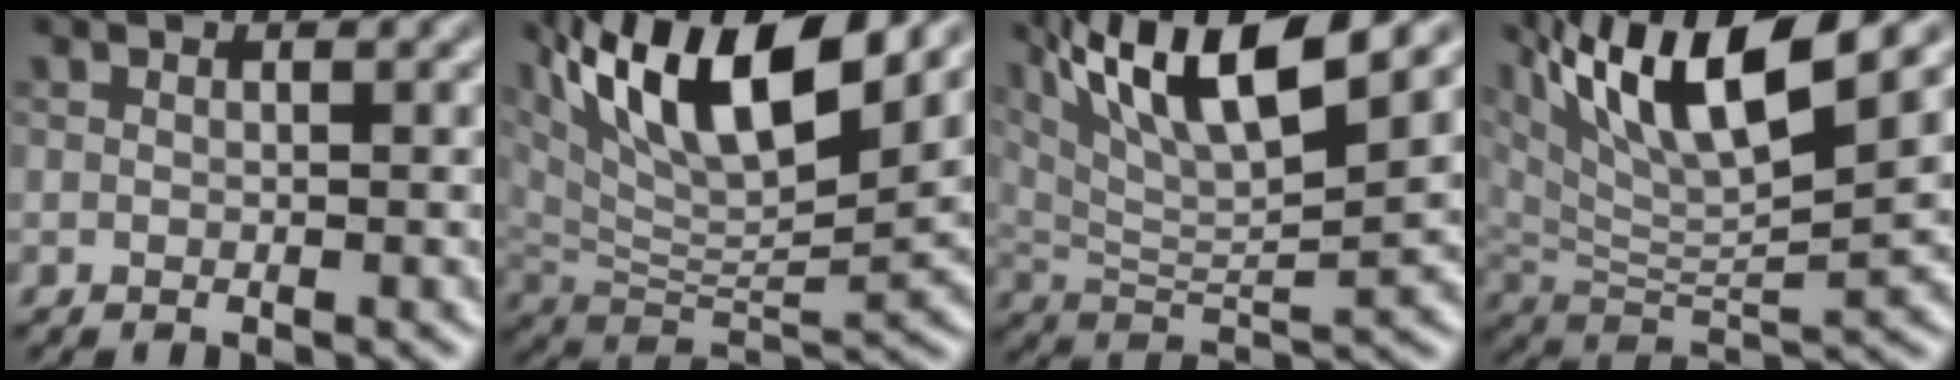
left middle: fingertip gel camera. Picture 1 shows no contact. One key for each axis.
{"total": 13.1, "fx": 7.1, "fy": 4.0, "fz": 10.2, "tx": -0.177, "ty": 0.013, "tz": 0.128}
{"total": 10.7, "fx": 6.3, "fy": 2.4, "fz": 8.4, "tx": -0.146, "ty": 0.012, "tz": 0.112}
{"total": 12.0, "fx": 6.7, "fy": 2.8, "fz": 9.6, "tx": -0.175, "ty": 0.013, "tz": 0.122}